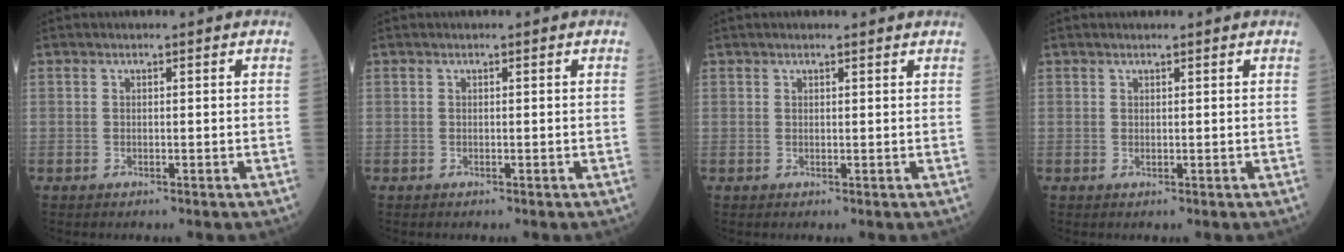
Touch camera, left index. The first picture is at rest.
{"total": 0.0}
{"total": 1.6, "force": [1.5, 0.1, 0.5], "torque": [-0.010, 0.012, 0.020]}
{"total": 0.7, "force": [0.6, 0.1, 0.3], "torque": [-0.009, 0.002, 0.012]}